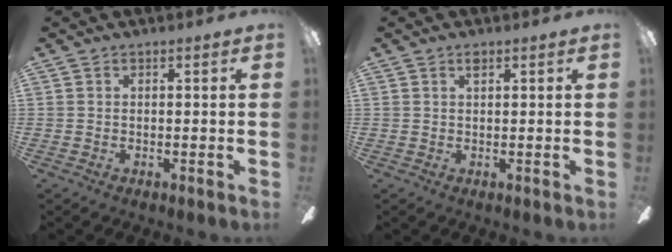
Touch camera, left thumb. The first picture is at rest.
{"total": 1.1, "force": [0.7, 0.4, 0.7], "torque": [-0.008, 0.000, 0.011]}